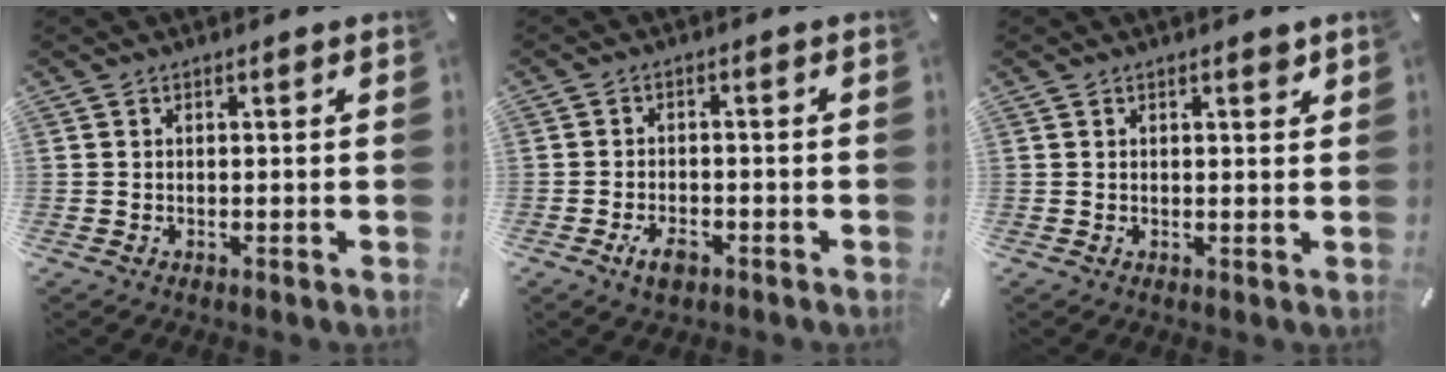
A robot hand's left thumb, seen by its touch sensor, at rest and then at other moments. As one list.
[{"total": 4.3, "force": [-2.2, 2.4, 2.8], "torque": [-0.058, 0.008, -0.042]}, {"total": 1.7, "force": [0.8, 0.9, 1.2], "torque": [-0.010, -0.002, 0.010]}]